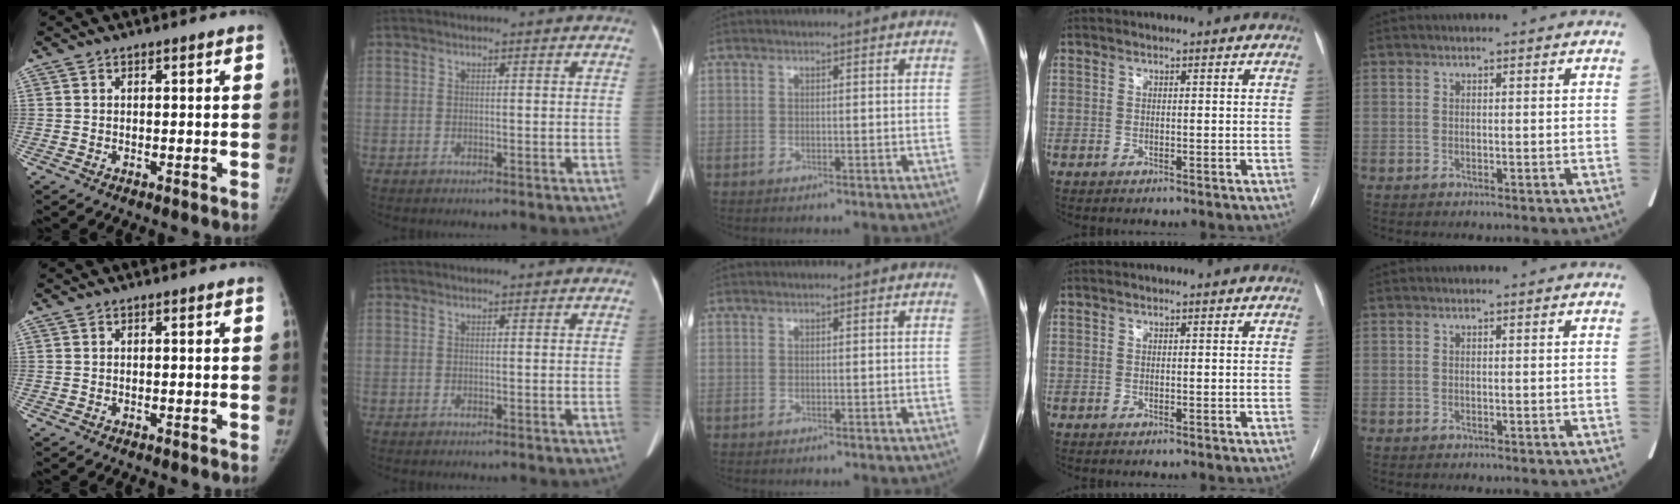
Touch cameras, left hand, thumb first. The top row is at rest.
{}